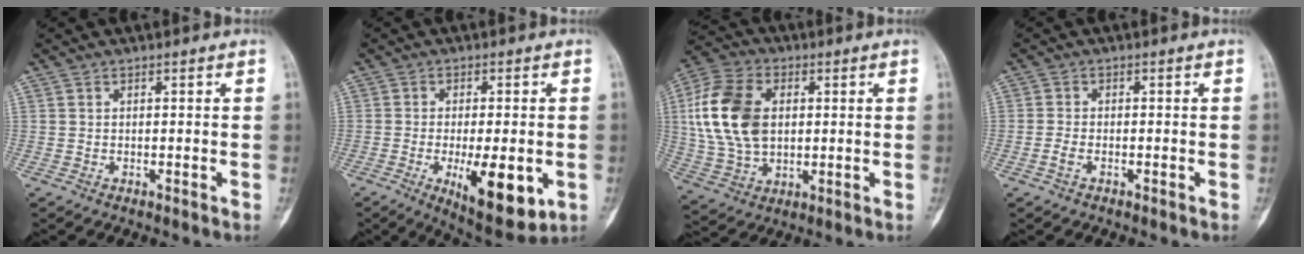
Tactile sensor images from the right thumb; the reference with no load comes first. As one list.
[{"total": 11.9, "force": [-3.2, 4.2, 10.7], "torque": [-0.153, -0.019, -0.039]}, {"total": 16.5, "force": [2.5, 11.0, 12.1], "torque": [-0.237, 0.007, 0.047]}, {"total": 1.9, "force": [-0.9, 1.0, 1.3], "torque": [-0.030, 0.005, -0.020]}]